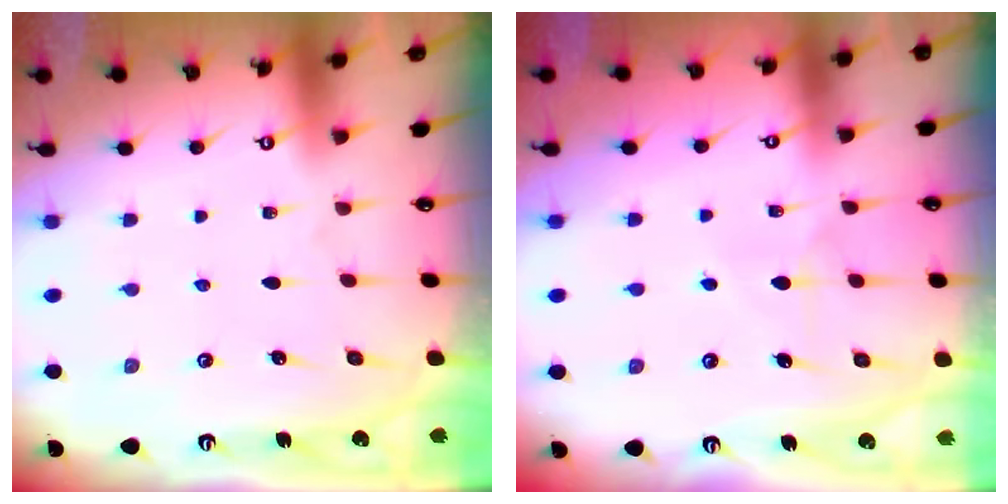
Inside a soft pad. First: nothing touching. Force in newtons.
{"total": 5.5, "press": 5.5, "slide": 0.3}